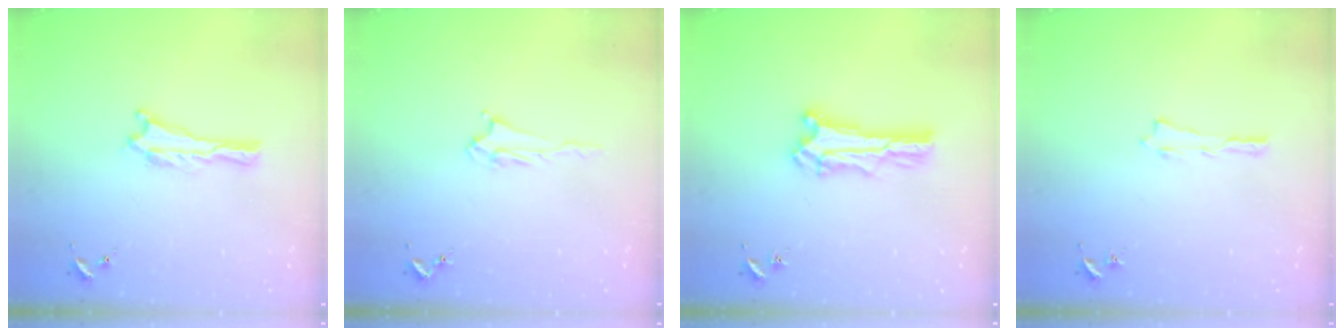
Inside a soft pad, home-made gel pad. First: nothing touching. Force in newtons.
{"total": 3.2, "press": 3.2, "slide": 0.5}
{"total": 1.5, "press": 1.5, "slide": 0.2}
{"total": 0.0}